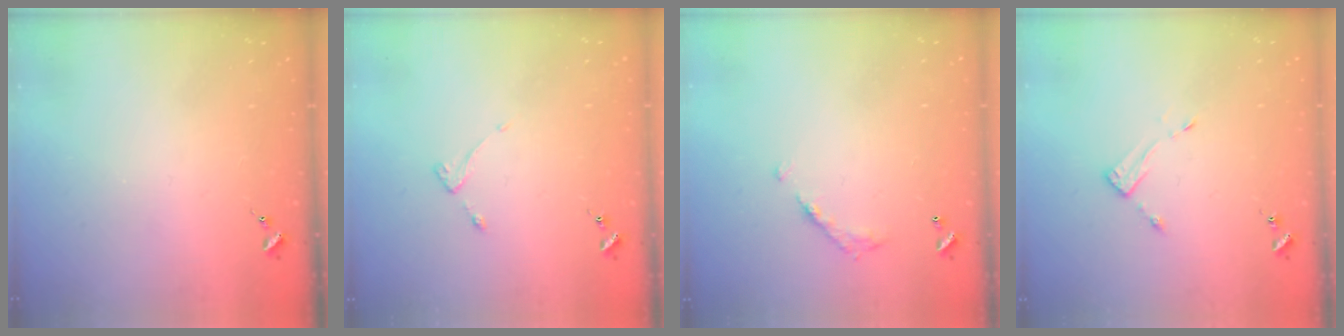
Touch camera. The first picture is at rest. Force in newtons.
{"total": 2.6, "press": 2.6, "slide": 0.5}
{"total": 7.9, "press": 7.9, "slide": 0.3}
{"total": 3.5, "press": 3.5, "slide": 0.1}